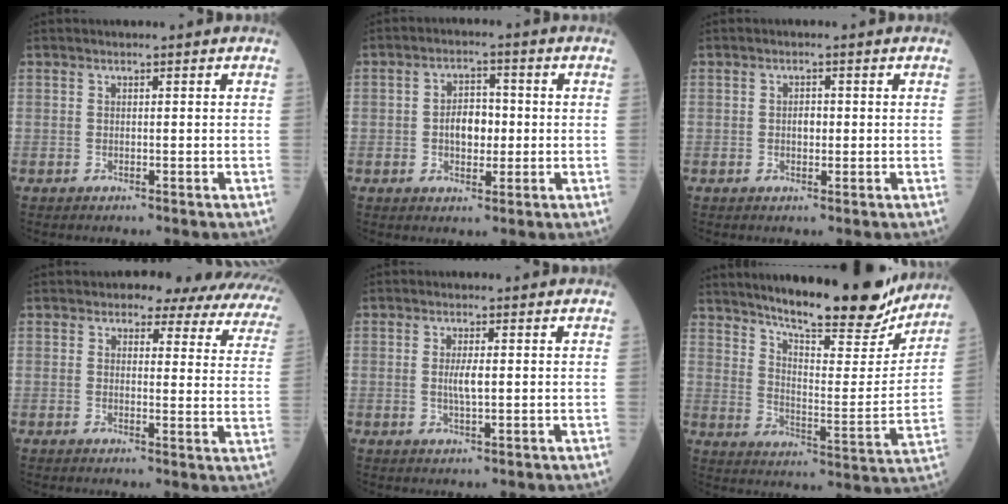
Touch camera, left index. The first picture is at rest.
{"total": 5.1, "force": [-0.5, 3.1, 4.0], "torque": [-0.071, 0.009, -0.009]}
{"total": 1.6, "force": [-0.2, 1.0, 1.2], "torque": [-0.020, -0.001, -0.005]}
{"total": 16.1, "force": [14.3, 4.9, 5.5], "torque": [-0.038, -0.044, 0.127]}
{"total": 2.5, "force": [0.0, 0.4, 2.5], "torque": [-0.052, -0.006, 0.000]}
{"total": 21.7, "force": [18.5, 3.5, 10.8], "torque": [-0.163, -0.028, 0.256]}